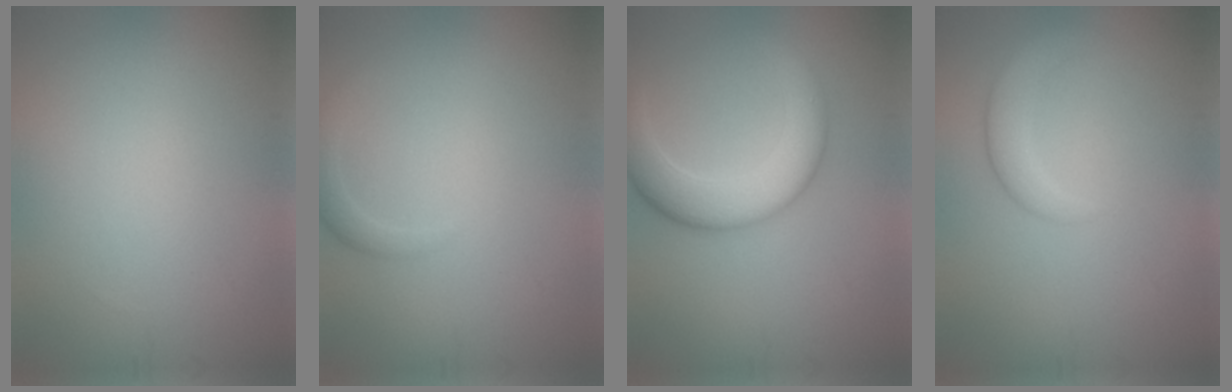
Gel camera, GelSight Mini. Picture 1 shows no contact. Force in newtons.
{"total": 1.4, "press": 1.4, "slide": 0.1}
{"total": 6.0, "press": 6.0, "slide": 0.2}
{"total": 2.6, "press": 2.6, "slide": 0.1}